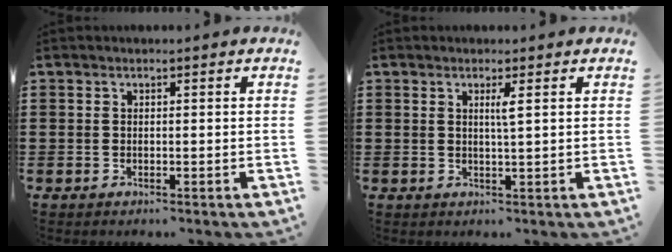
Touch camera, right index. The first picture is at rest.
{"total": 1.9, "force": [0.7, -0.2, 1.7], "torque": [-0.035, -0.003, 0.009]}